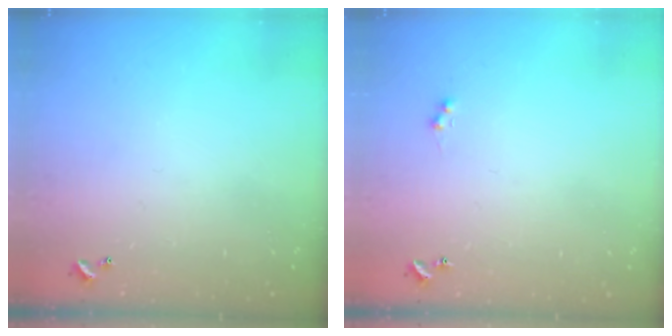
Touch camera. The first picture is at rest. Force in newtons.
{"total": 1.0, "press": 0.9, "slide": 0.4}